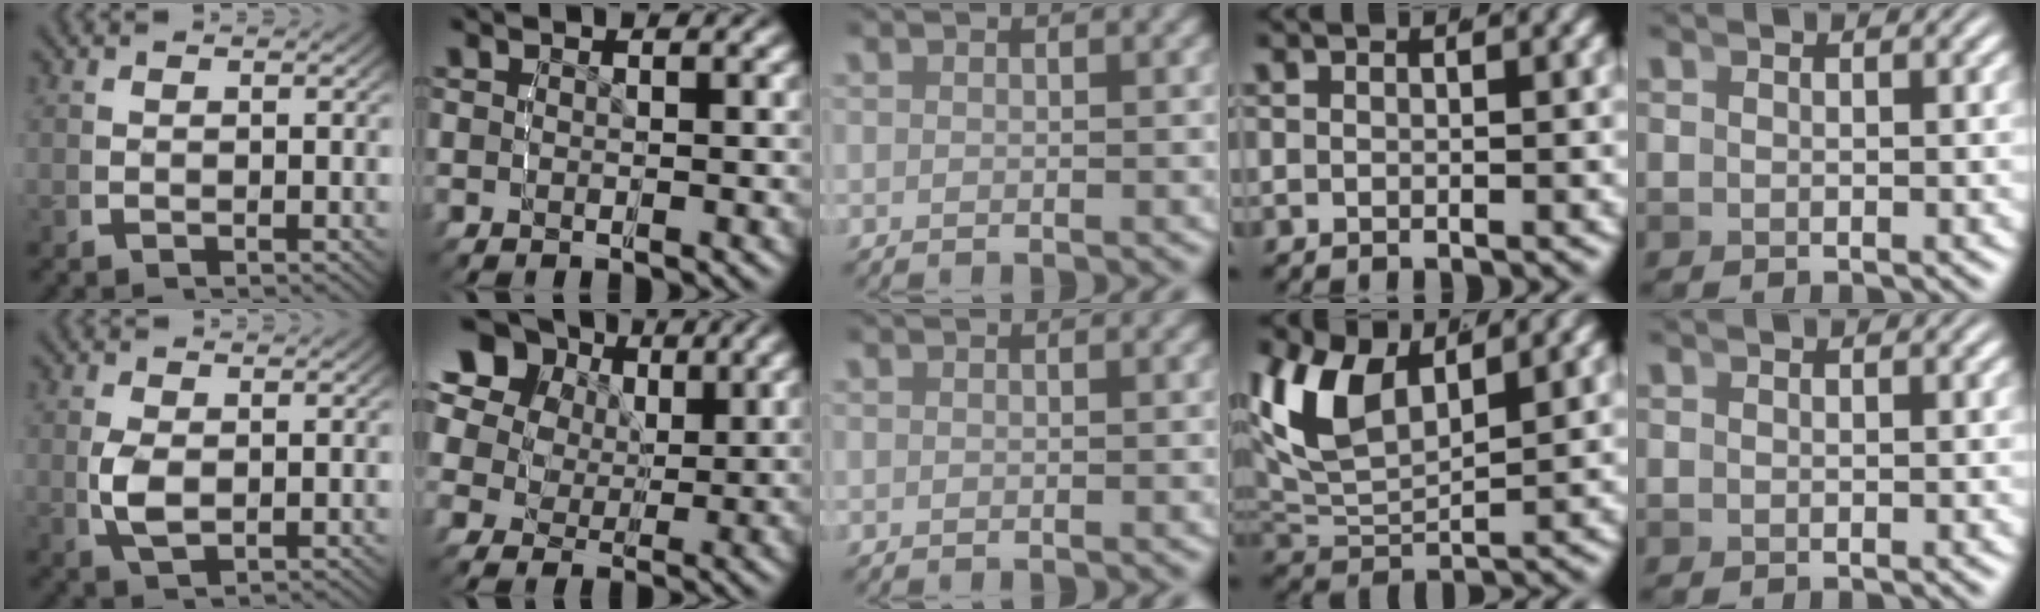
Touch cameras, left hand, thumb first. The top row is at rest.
{"thumb": {"total": 3.1, "force": [0.3, 1.8, 2.5], "torque": [-0.068, -0.011, 0.020]}, "index": {"total": 13.0, "force": [5.5, 10.0, 6.2], "torque": [-0.121, 0.011, 0.077]}, "ring": {"total": 7.0, "force": [2.5, 4.3, 5.0], "torque": [-0.128, -0.015, 0.055]}}